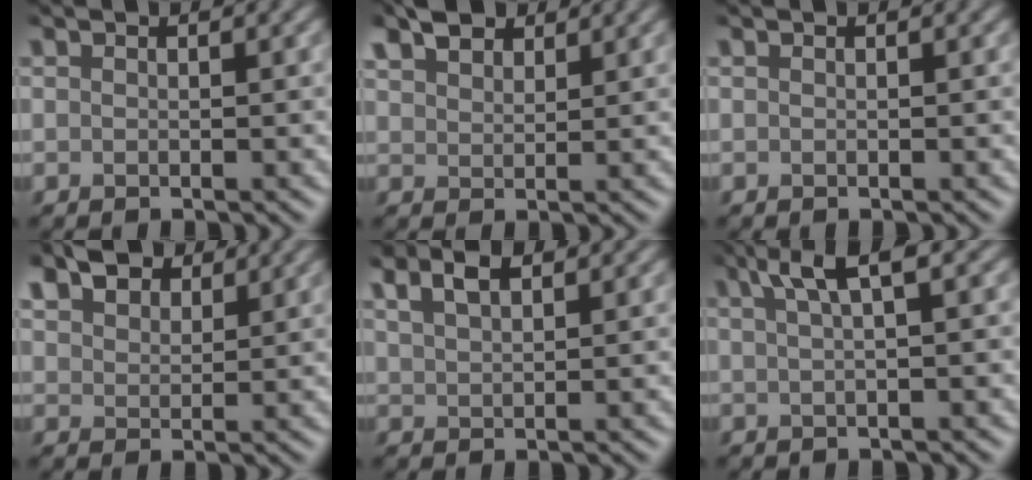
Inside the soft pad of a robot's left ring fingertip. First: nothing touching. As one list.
[{"total": 3.1, "force": [2.4, 1.5, 1.3], "torque": [-0.037, 0.013, 0.047]}, {"total": 0.0}, {"total": 4.7, "force": [3.3, 2.5, 2.1], "torque": [-0.057, 0.009, 0.062]}, {"total": 2.9, "force": [1.8, 1.2, 2.0], "torque": [-0.049, 0.012, 0.038]}, {"total": 3.5, "force": [1.7, 0.4, 3.0], "torque": [-0.054, 0.012, 0.031]}]